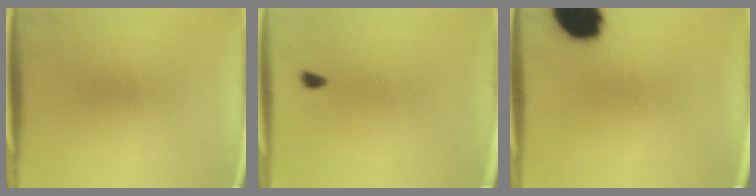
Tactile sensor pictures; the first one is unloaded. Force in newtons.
{"total": 1.1}
{"total": 14.1}